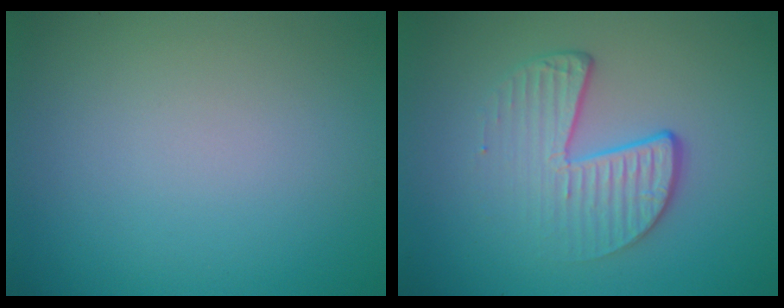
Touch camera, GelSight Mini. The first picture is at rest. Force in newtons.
{"total": 4.4, "press": 2.8, "slide": 3.4}